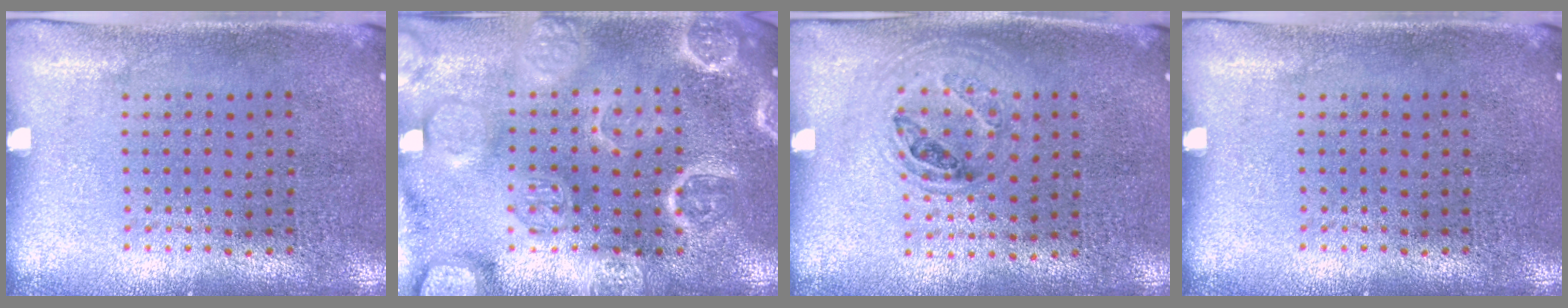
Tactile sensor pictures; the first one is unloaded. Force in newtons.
{"total": 6.3, "press": 6.2, "slide": 0.8}
{"total": 1.0, "press": 0.9, "slide": 0.3}
{"total": 0.0}